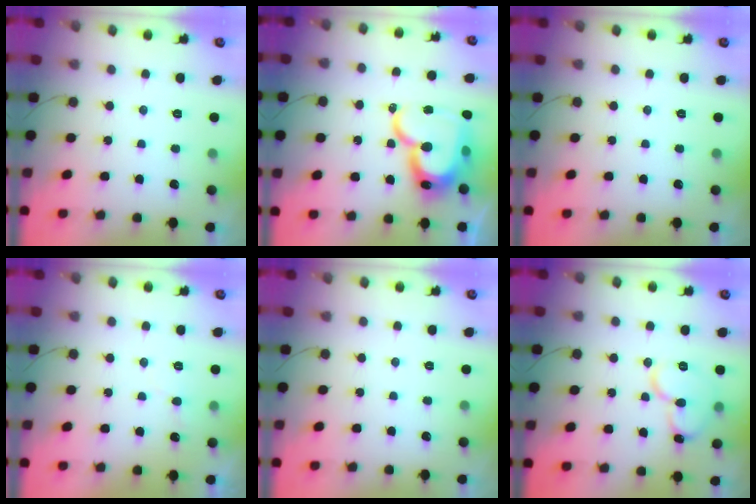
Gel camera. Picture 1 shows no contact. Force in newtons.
{"total": 25.1, "press": 25.0, "slide": 1.9}
{"total": 0.0}
{"total": 4.7, "press": 4.7, "slide": 0.4}
{"total": 0.0}
{"total": 11.4, "press": 11.3, "slide": 1.4}